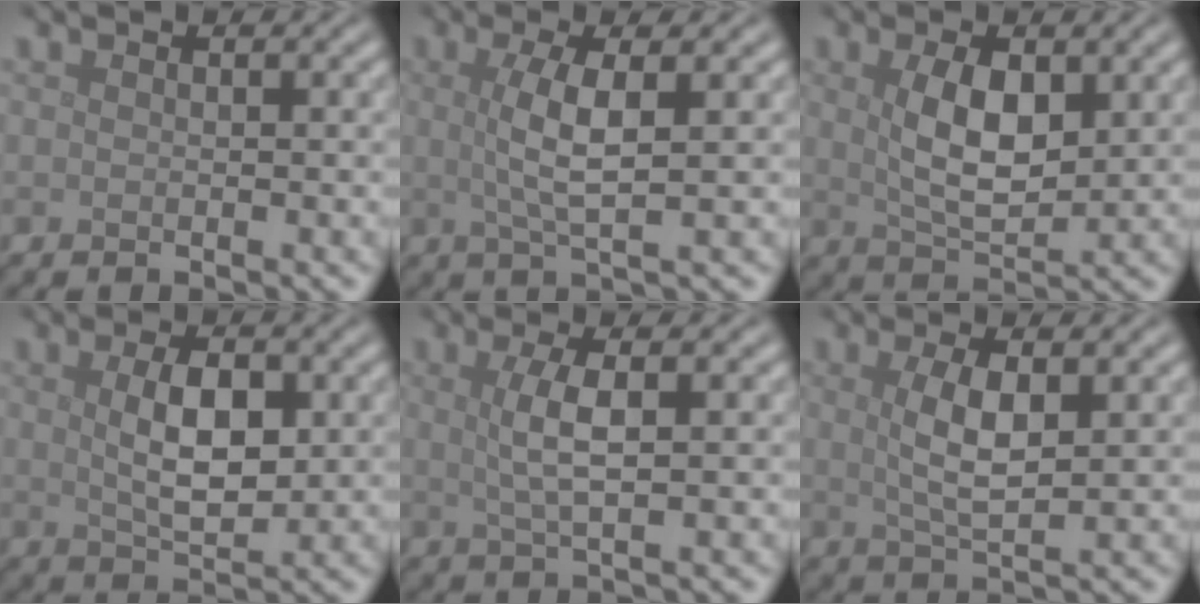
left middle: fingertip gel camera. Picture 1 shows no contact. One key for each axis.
{"total": 3.9, "fx": 0.5, "fy": 0.9, "fz": 3.7, "tx": -0.076, "ty": 0.001, "tz": 0.009}
{"total": 4.8, "fx": 1.1, "fy": 2.3, "fz": 4.0, "tx": -0.082, "ty": -0.002, "tz": 0.024}
{"total": 4.5, "fx": 0.7, "fy": 2.1, "fz": 3.9, "tx": -0.079, "ty": -0.002, "tz": 0.017}
{"total": 3.1, "fx": 0.6, "fy": 0.7, "fz": 3.0, "tx": -0.059, "ty": 0.001, "tz": 0.011}
{"total": 3.5, "fx": 0.8, "fy": 1.0, "fz": 3.3, "tx": -0.067, "ty": -0.002, "tz": 0.016}